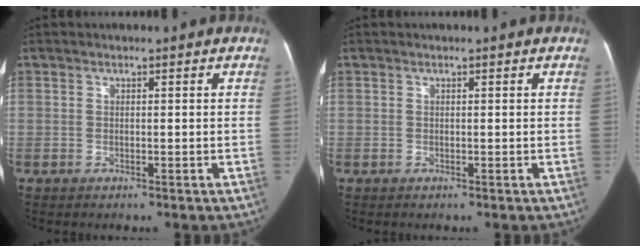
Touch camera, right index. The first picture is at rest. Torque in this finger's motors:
{"motor_torque": [-0.04, 0.12, 0.00, 0.01]}